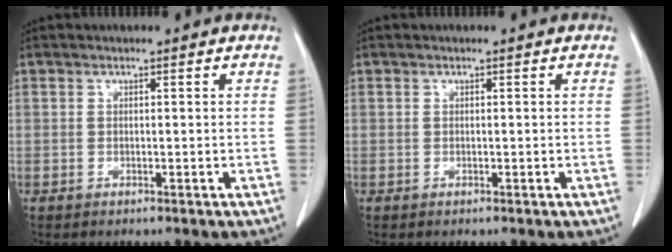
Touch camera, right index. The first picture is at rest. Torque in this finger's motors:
{"motor_torque": [-0.02, 0.02, 0.00, 0.00]}